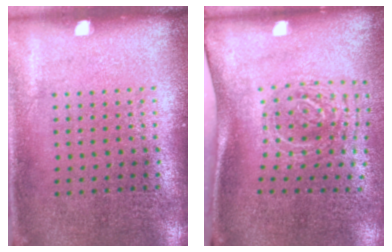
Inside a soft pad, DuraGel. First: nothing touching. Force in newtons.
{"total": 1.9, "press": 1.3, "slide": 1.4}